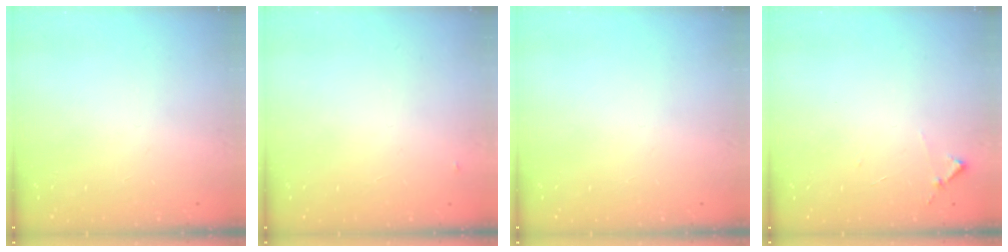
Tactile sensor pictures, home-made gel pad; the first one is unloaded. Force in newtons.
{"total": 2.8, "press": 2.8, "slide": 0.4}
{"total": 0.0}
{"total": 6.8, "press": 6.8, "slide": 0.6}